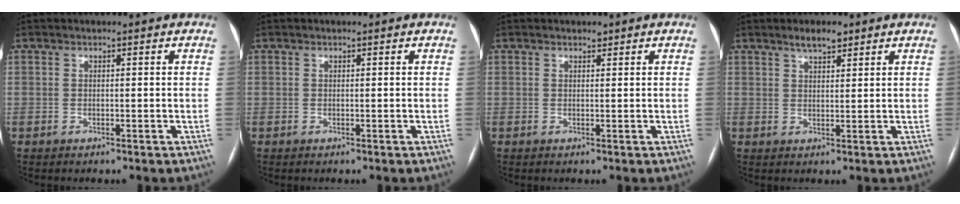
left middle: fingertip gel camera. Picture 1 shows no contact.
{"total": 0.0}
{"total": 0.6, "force": [0.5, 0.3, 0.2], "torque": [-0.007, -0.002, 0.008]}
{"total": 3.2, "force": [2.4, 1.0, 1.9], "torque": [-0.034, 0.004, 0.041]}